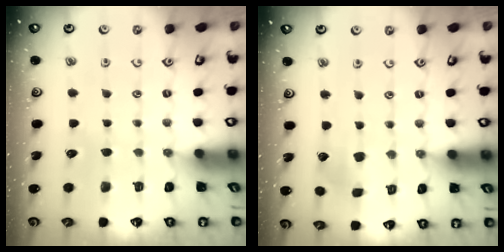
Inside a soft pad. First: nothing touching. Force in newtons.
{"total": 2.4, "press": 2.4, "slide": 0.2}